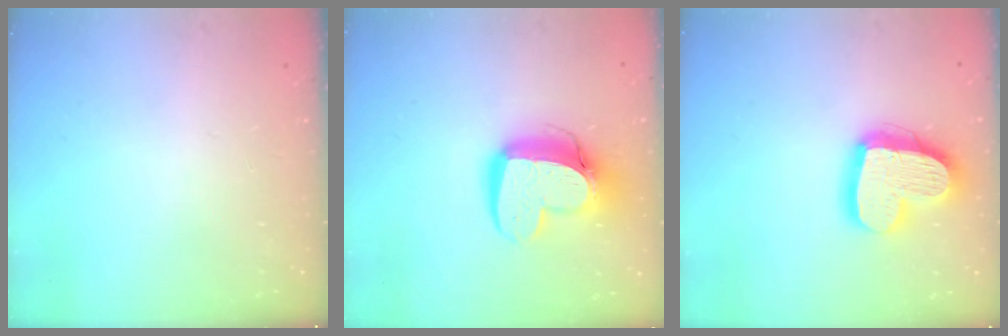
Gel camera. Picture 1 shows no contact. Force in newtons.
{"total": 15.5, "press": 15.5, "slide": 1.2}
{"total": 19.3, "press": 19.3, "slide": 1.6}